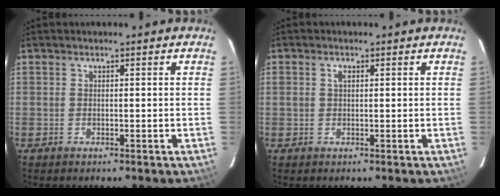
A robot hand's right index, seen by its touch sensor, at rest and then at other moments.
{"total": 1.2, "force": [0.4, 0.8, 0.9], "torque": [-0.016, 0.004, 0.005]}